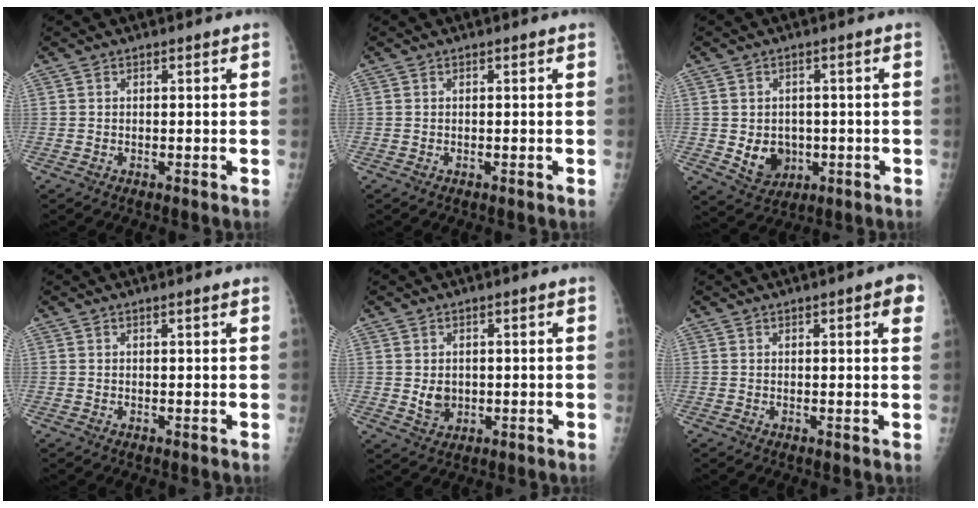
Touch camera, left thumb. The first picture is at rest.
{"total": 0.0}
{"total": 6.7, "force": [-1.0, 5.6, 3.6], "torque": [-0.028, 0.000, 0.000]}
{"total": 0.7, "force": [0.5, 0.0, 0.5], "torque": [-0.009, 0.000, 0.009]}
{"total": 3.6, "force": [0.1, 3.0, 2.1], "torque": [-0.021, -0.005, 0.012]}
{"total": 4.6, "force": [2.0, 1.3, 3.9], "torque": [-0.036, -0.002, 0.018]}